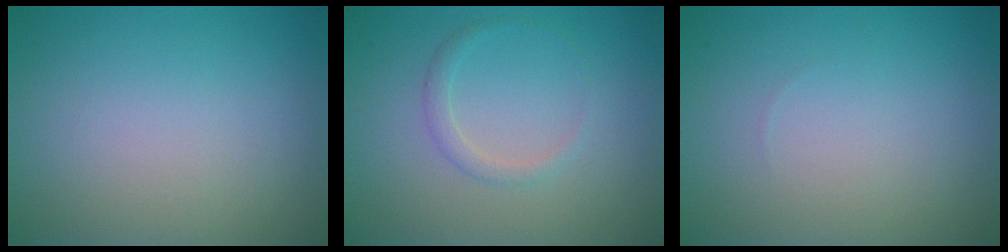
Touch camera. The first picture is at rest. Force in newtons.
{"total": 1.2, "press": 1.2, "slide": 0.1}
{"total": 0.0}